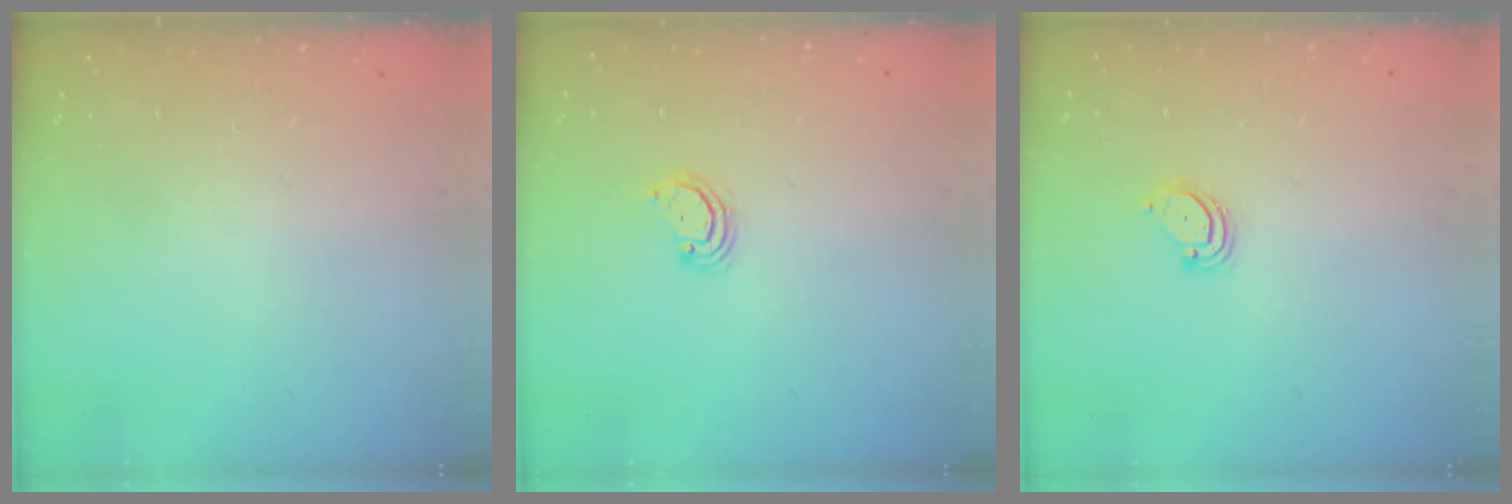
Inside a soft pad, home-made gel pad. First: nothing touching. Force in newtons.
{"total": 2.8, "press": 2.8, "slide": 0.2}
{"total": 3.6, "press": 3.5, "slide": 0.3}